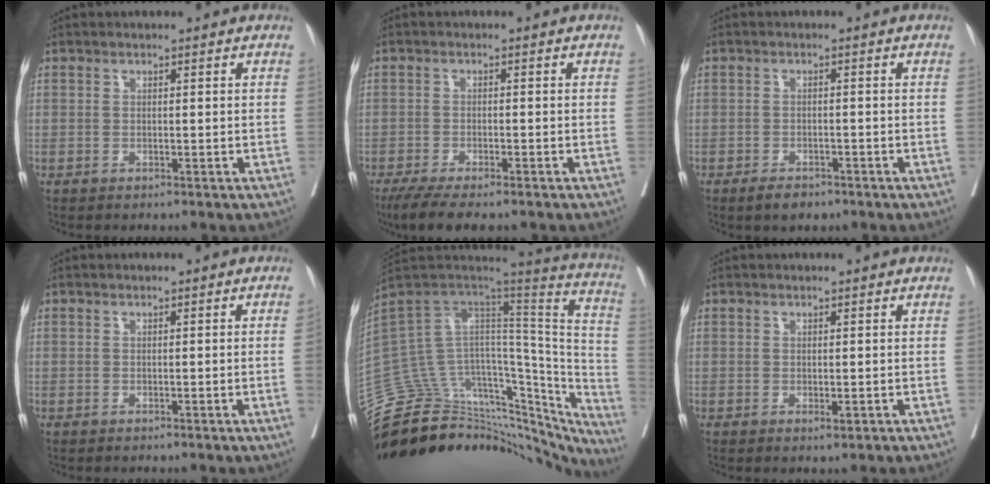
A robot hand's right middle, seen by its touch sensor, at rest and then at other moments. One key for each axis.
{"total": 6.9, "fx": -5.4, "fy": 1.6, "fz": 4.0, "tx": -0.062, "ty": -0.014, "tz": -0.089}
{"total": 2.8, "fx": -2.0, "fy": 1.3, "fz": 1.4, "tx": -0.025, "ty": -0.001, "tz": -0.028}
{"total": 0.8, "fx": -0.2, "fy": -0.1, "fz": 0.7, "tx": -0.012, "ty": 0.000, "tz": -0.001}
{"total": 37.8, "fx": -32.5, "fy": 13.2, "fz": 14.0, "tx": -0.167, "ty": 0.025, "tz": -0.427}
{"total": 0.9, "fx": -0.2, "fy": 0.4, "fz": 0.8, "tx": -0.010, "ty": -0.004, "tz": -0.002}